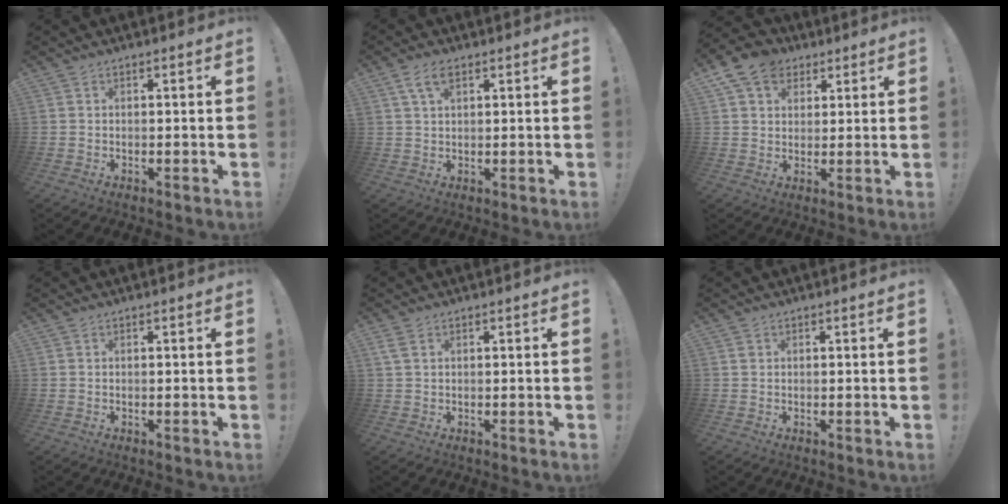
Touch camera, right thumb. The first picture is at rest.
{"total": 5.2, "force": [2.7, 3.0, 3.2], "torque": [-0.054, -0.001, 0.049]}
{"total": 10.9, "force": [5.4, 8.3, 4.4], "torque": [-0.071, -0.019, 0.108]}
{"total": 0.0}
{"total": 2.4, "force": [1.2, 1.1, 1.8], "torque": [-0.035, 0.003, 0.024]}
{"total": 0.8, "force": [0.3, 0.7, 0.2], "torque": [0.004, -0.001, 0.005]}